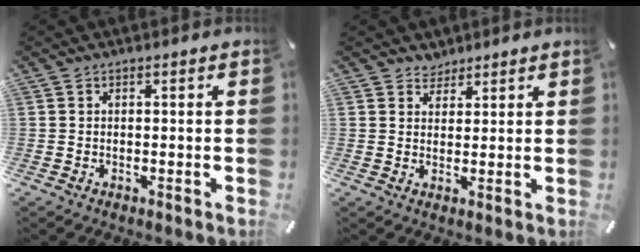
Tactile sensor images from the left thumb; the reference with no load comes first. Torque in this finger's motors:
{"motor_torque": [0.08, 0.01, 0.00, -0.08, 0.00]}